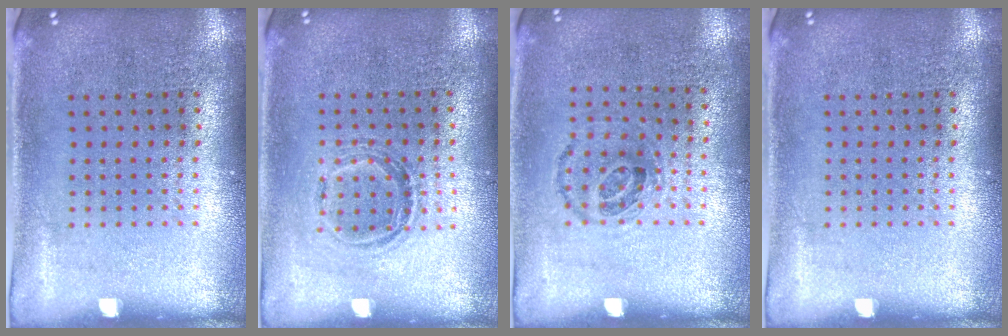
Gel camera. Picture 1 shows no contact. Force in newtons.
{"total": 1.1, "press": 0.9, "slide": 0.7}
{"total": 0.9, "press": 0.7, "slide": 0.6}
{"total": 0.0}